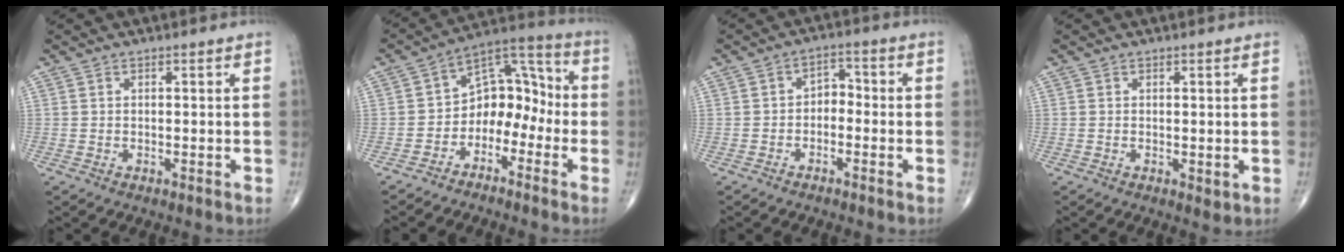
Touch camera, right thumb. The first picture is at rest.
{"total": 10.8, "force": [-3.8, 7.6, 6.6], "torque": [-0.058, 0.078, -0.077]}
{"total": 3.5, "force": [-1.4, 2.5, 2.1], "torque": [-0.015, 0.030, -0.034]}
{"total": 1.2, "force": [0.0, 0.6, 1.1], "torque": [-0.013, -0.005, 0.003]}